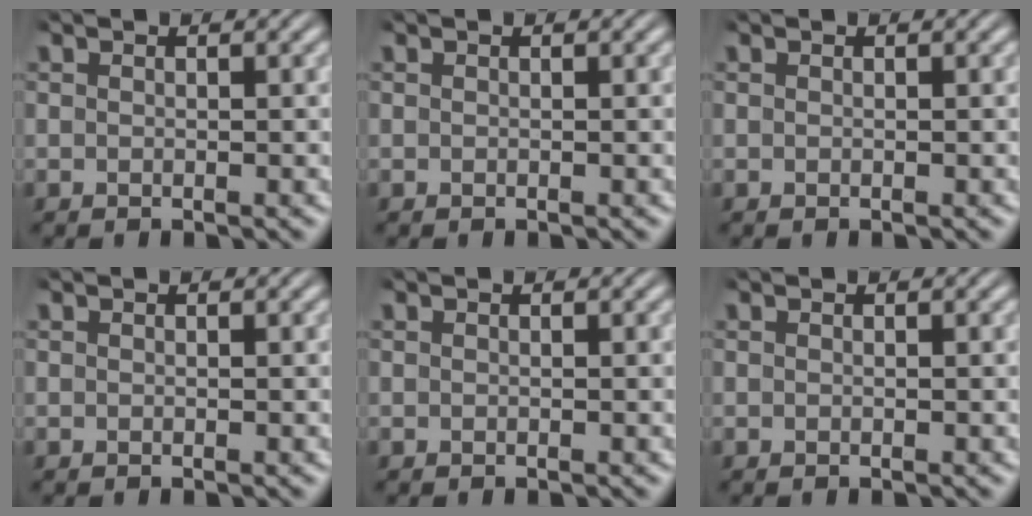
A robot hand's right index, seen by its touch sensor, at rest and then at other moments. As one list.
[{"total": 0.0}, {"total": 0.0}, {"total": 0.0}, {"total": 0.0}, {"total": 0.0}]